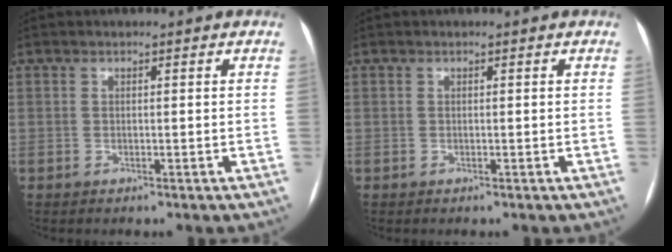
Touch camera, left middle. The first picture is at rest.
{"total": 0.0}